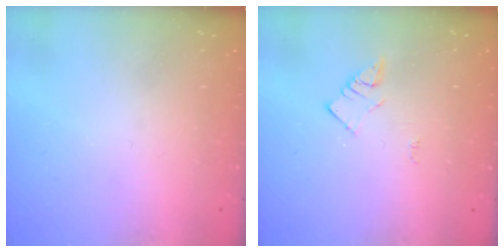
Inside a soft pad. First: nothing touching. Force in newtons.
{"total": 2.9, "press": 2.9, "slide": 0.2}